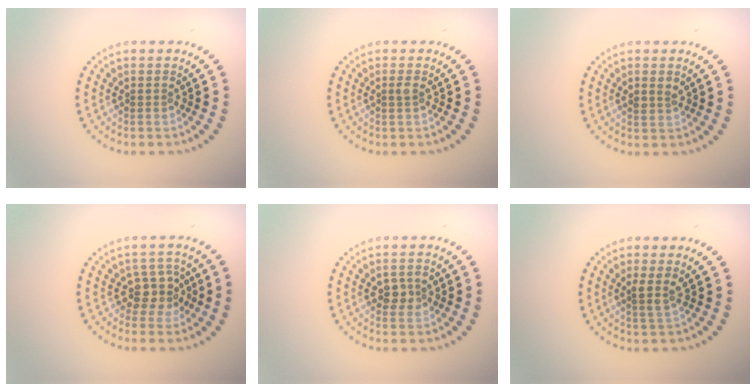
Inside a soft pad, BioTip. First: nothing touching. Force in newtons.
{"total": 0.6, "press": 0.5, "slide": 0.3}
{"total": 1.3, "press": 1.3, "slide": 0.4}
{"total": 2.7, "press": 2.4, "slide": 1.2}
{"total": 2.0, "press": 2.0, "slide": 0.4}
{"total": 1.6, "press": 1.2, "slide": 1.0}